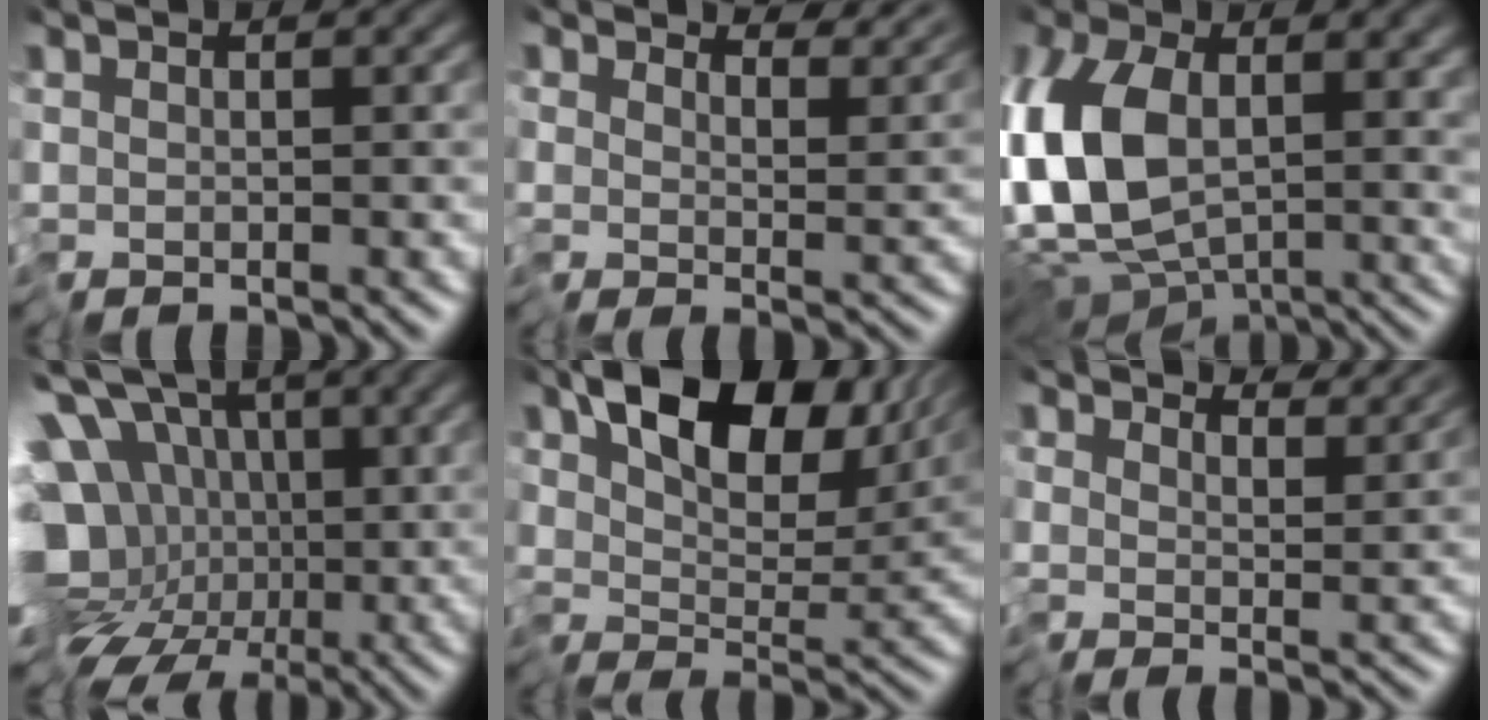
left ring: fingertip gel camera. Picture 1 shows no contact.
{"total": 4.5, "force": [4.4, 0.6, 0.8], "torque": [-0.015, 0.007, 0.065]}
{"total": 12.5, "force": [0.9, 7.5, 10.0], "torque": [-0.220, -0.016, 0.017]}
{"total": 13.9, "force": [-0.7, 11.8, 7.4], "torque": [-0.146, -0.008, -0.028]}
{"total": 9.7, "force": [4.8, 5.3, 6.5], "torque": [-0.100, 0.004, 0.084]}
{"total": 3.3, "force": [3.3, 0.2, 0.1], "torque": [-0.003, 0.006, 0.052]}